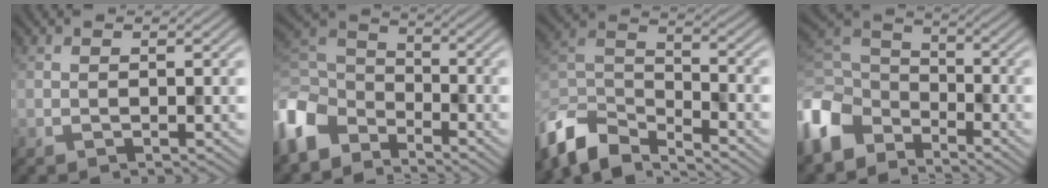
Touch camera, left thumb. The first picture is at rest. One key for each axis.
{"total": 9.6, "fx": -6.2, "fy": 5.7, "fz": 4.6, "tx": -0.131, "ty": -0.009, "tz": -0.146}
{"total": 10.4, "fx": -8.3, "fy": 3.8, "fz": 4.9, "tx": -0.110, "ty": -0.007, "tz": -0.178}
{"total": 10.7, "fx": -6.4, "fy": 6.8, "fz": 5.2, "tx": -0.152, "ty": -0.011, "tz": -0.145}